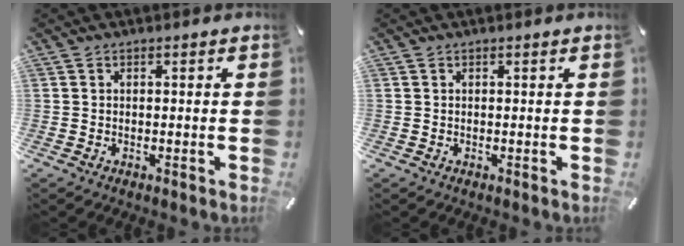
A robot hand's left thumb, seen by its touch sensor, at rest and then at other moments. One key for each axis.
{"total": 0.0}